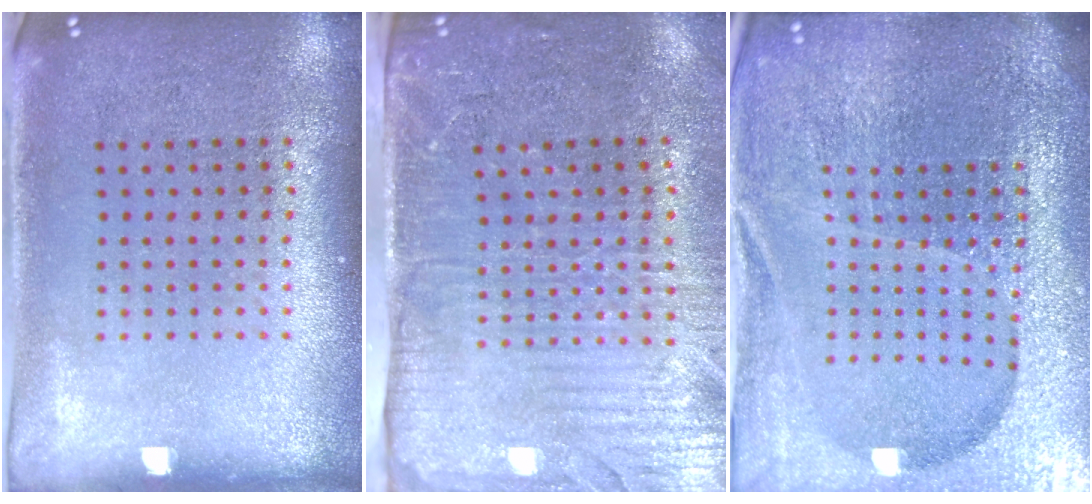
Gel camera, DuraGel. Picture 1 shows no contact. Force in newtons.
{"total": 4.3, "press": 3.7, "slide": 2.2}
{"total": 6.3, "press": 5.5, "slide": 3.1}